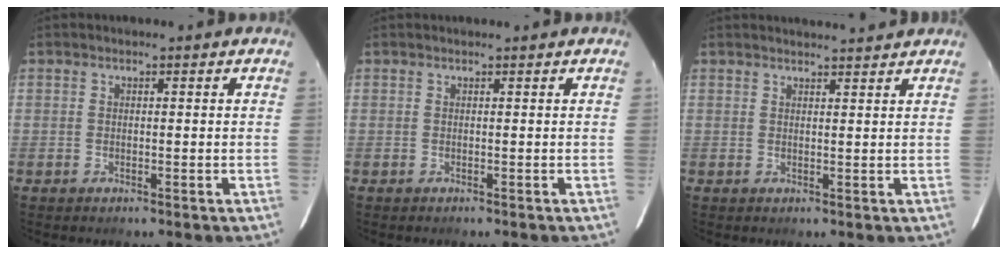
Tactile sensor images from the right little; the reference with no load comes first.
{"total": 0.7, "force": [0.1, 0.1, 0.6], "torque": [-0.022, 0.009, 0.005]}
{"total": 6.2, "force": [6.1, 0.2, 1.4], "torque": [-0.019, 0.019, 0.067]}